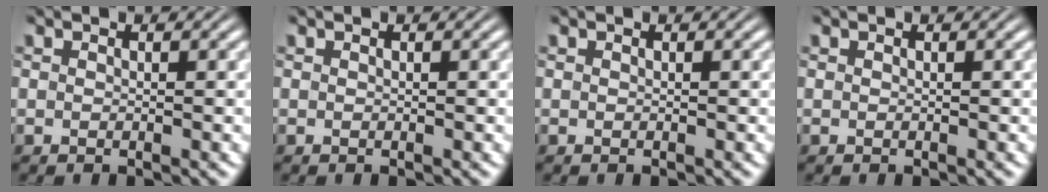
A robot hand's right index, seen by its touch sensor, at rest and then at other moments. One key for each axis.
{"total": 0.0}
{"total": 0.0}
{"total": 0.0}